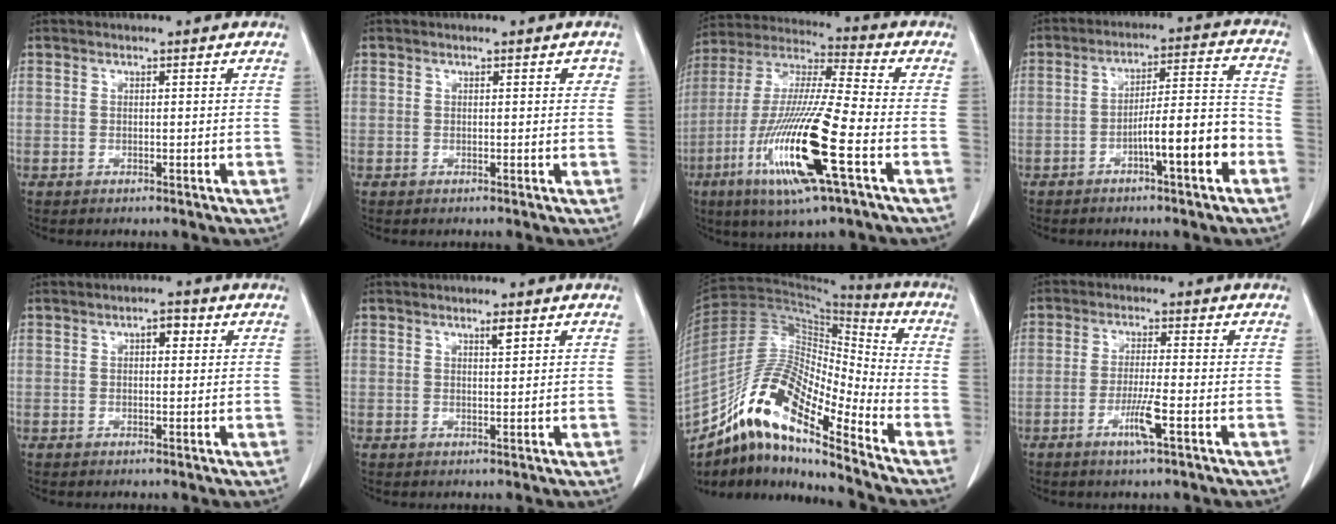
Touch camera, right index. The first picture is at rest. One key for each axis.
{"total": 1.1, "fx": 0.4, "fy": 0.6, "fz": 0.9, "tx": -0.006, "ty": 0.005, "tz": 0.004}
{"total": 18.8, "fx": -6.8, "fy": 0.9, "fz": 17.5, "tx": -0.369, "ty": -0.028, "tz": -0.130}
{"total": 9.9, "fx": -4.2, "fy": 0.8, "fz": 8.9, "tx": -0.138, "ty": 0.021, "tz": -0.064}
{"total": 2.0, "fx": 0.7, "fy": 1.0, "fz": 1.6, "tx": -0.023, "ty": 0.009, "tz": 0.008}
{"total": 1.3, "fx": 0.9, "fy": 0.2, "fz": 1.0, "tx": -0.020, "ty": -0.003, "tz": 0.015}
{"total": 16.6, "fx": -11.9, "fy": 2.7, "fz": 11.3, "tx": -0.214, "ty": 0.024, "tz": -0.212}
{"total": 4.9, "fx": -2.2, "fy": -0.2, "fz": 4.4, "tx": -0.083, "ty": -0.009, "tz": -0.042}